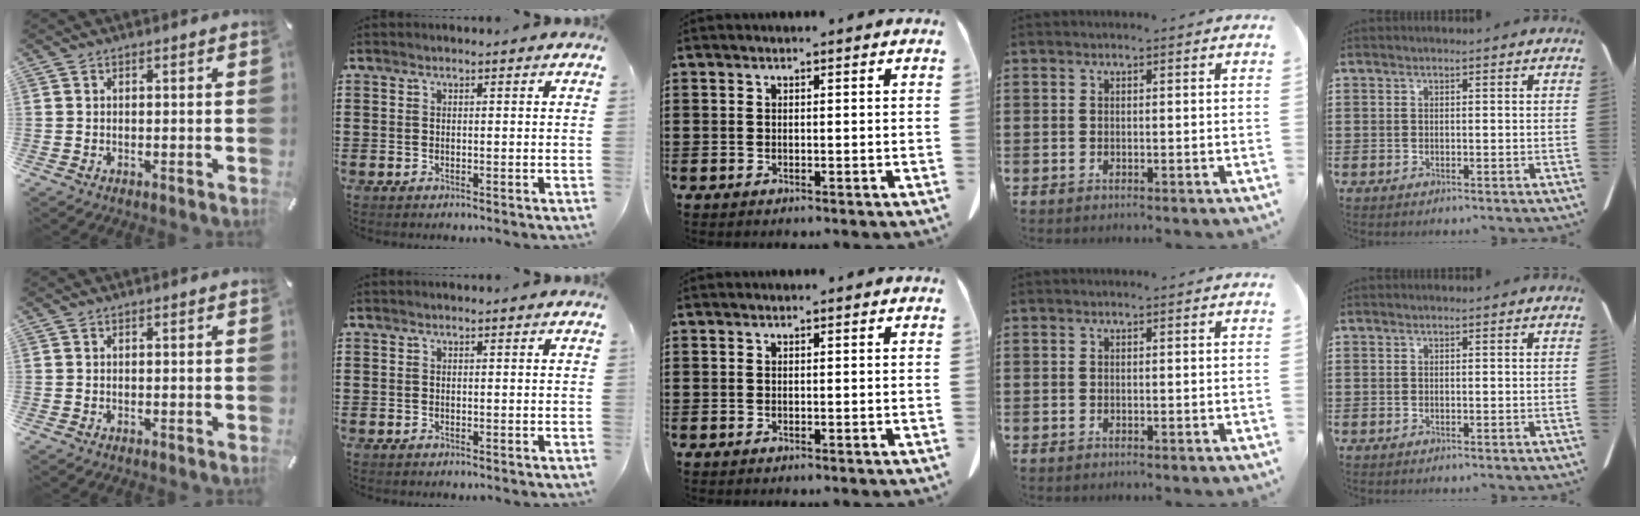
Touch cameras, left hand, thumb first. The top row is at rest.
{}